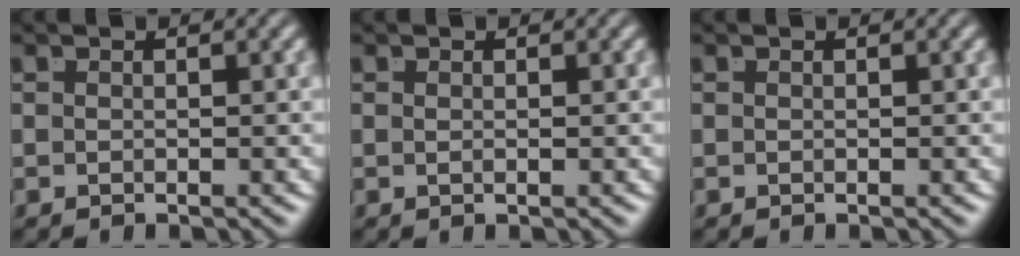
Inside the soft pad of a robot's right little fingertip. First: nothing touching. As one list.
[{"total": 0.6, "force": [-0.1, -0.5, 0.3], "torque": [-0.007, -0.006, 0.002]}, {"total": 0.0}]